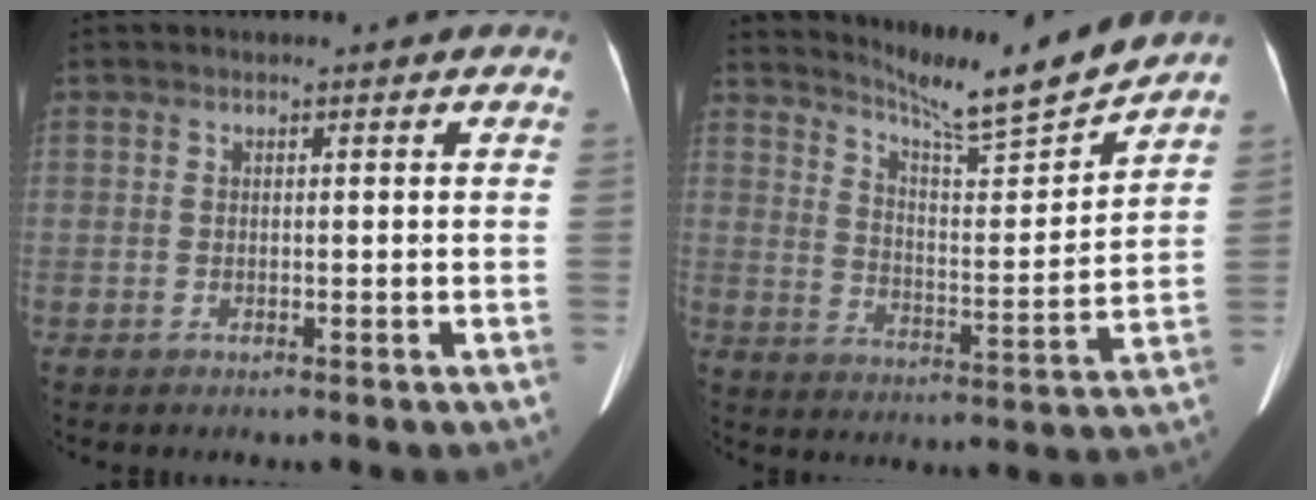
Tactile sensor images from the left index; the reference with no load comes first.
{"total": 11.9, "force": [11.4, -1.7, 3.0], "torque": [-0.061, -0.032, 0.181]}